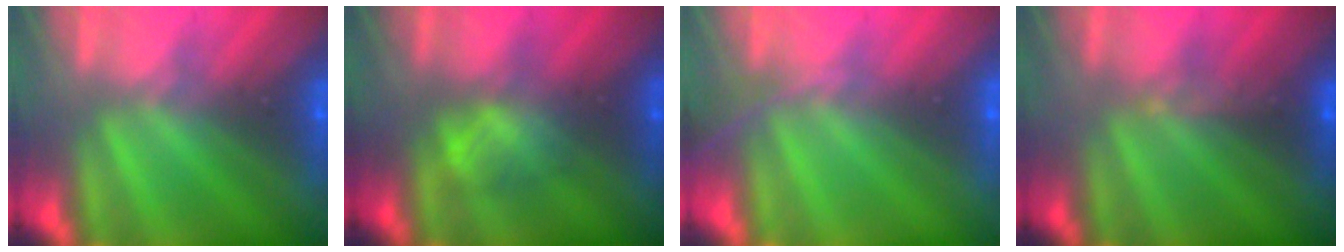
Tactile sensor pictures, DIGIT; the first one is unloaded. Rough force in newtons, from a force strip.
{"total": 2.3}
{"total": 1.9}
{"total": 3.0}